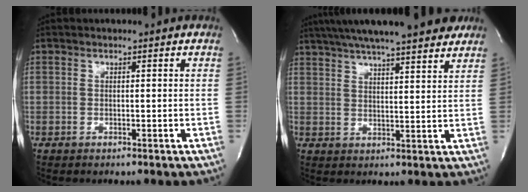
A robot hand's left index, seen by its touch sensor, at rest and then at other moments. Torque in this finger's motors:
{"motor_torque": [0.91, -1.00, 1.02, 0.21]}